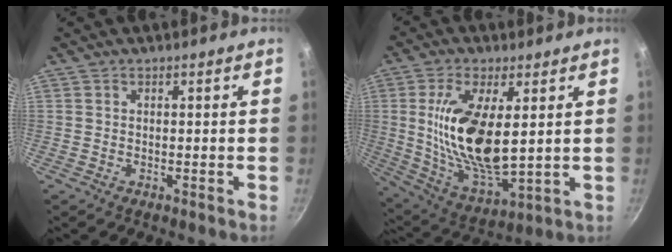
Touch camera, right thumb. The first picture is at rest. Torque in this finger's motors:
{"motor_torque": [0.97, 1.97, 1.81, 0.10, 0.36]}